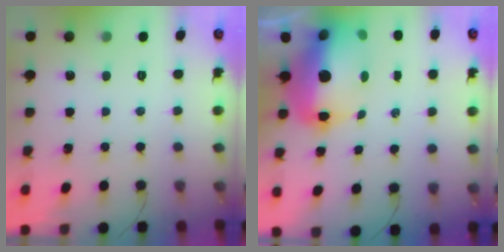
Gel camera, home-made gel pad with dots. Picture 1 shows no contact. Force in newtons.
{"total": 15.3, "press": 14.9, "slide": 3.3}